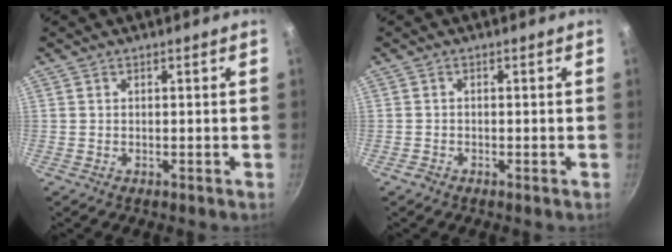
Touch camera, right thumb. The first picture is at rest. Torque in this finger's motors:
{"motor_torque": [0.39, -0.03, 0.11, -0.45, 0.02]}